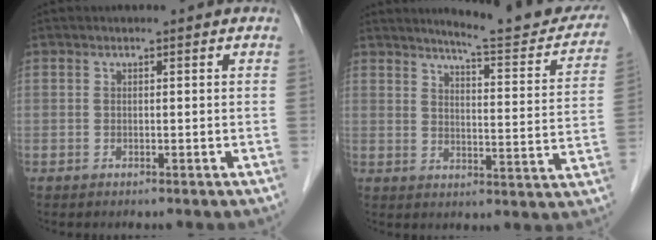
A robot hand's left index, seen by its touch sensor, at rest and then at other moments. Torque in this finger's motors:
{"motor_torque": [0.25, -0.52, 0.25, 0.06]}